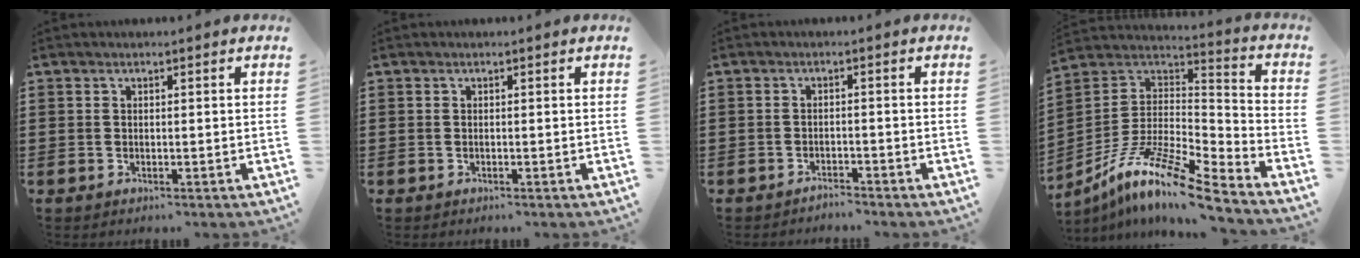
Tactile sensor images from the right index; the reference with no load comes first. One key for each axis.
{"total": 0.0}
{"total": 1.6, "fx": -1.6, "fy": 0.0, "fz": -0.1, "tx": -0.003, "ty": 0.002, "tz": -0.035}
{"total": 13.0, "fx": -9.5, "fy": 1.7, "fz": 8.6, "tx": -0.180, "ty": 0.010, "tz": -0.189}